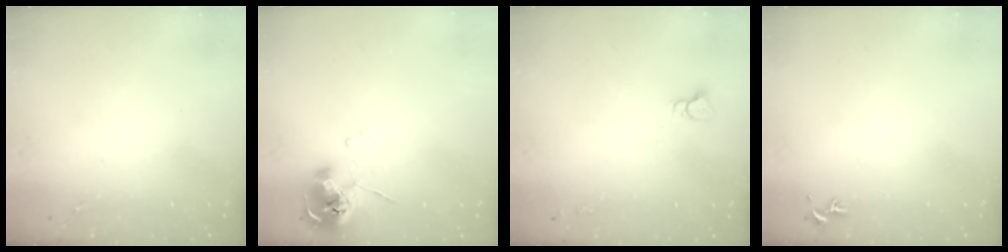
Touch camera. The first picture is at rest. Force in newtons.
{"total": 10.1, "press": 10.0, "slide": 0.9}
{"total": 3.3, "press": 3.3, "slide": 0.2}
{"total": 0.8, "press": 0.7, "slide": 0.3}